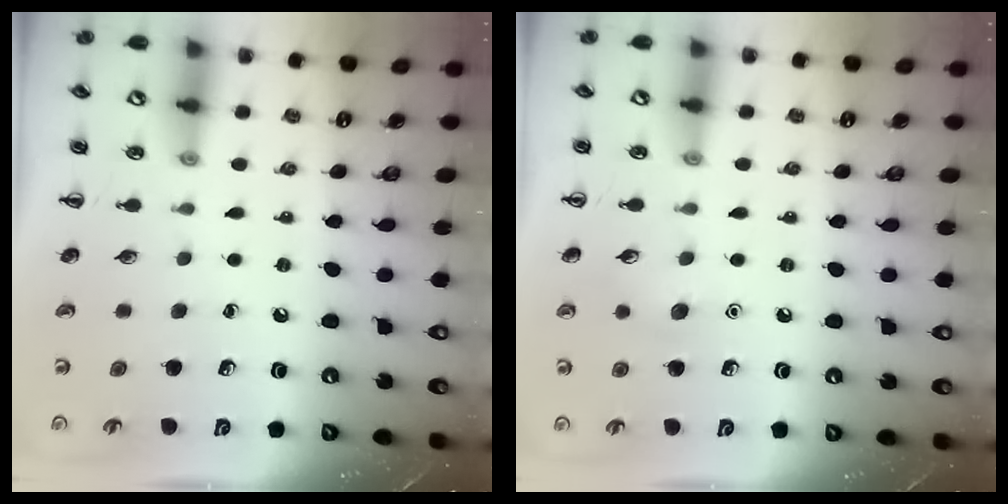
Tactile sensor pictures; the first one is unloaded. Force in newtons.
{"total": 4.9, "press": 4.8, "slide": 1.3}